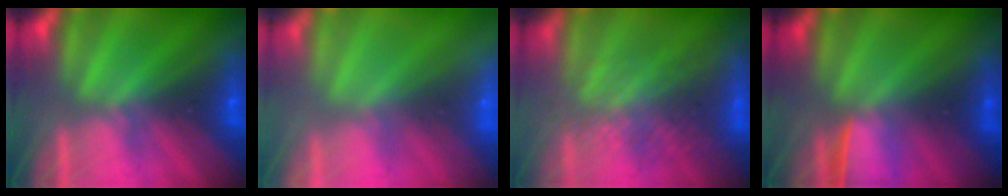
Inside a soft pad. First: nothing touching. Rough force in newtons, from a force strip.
{"total": 5.5}
{"total": 3.1}
{"total": 1.4}